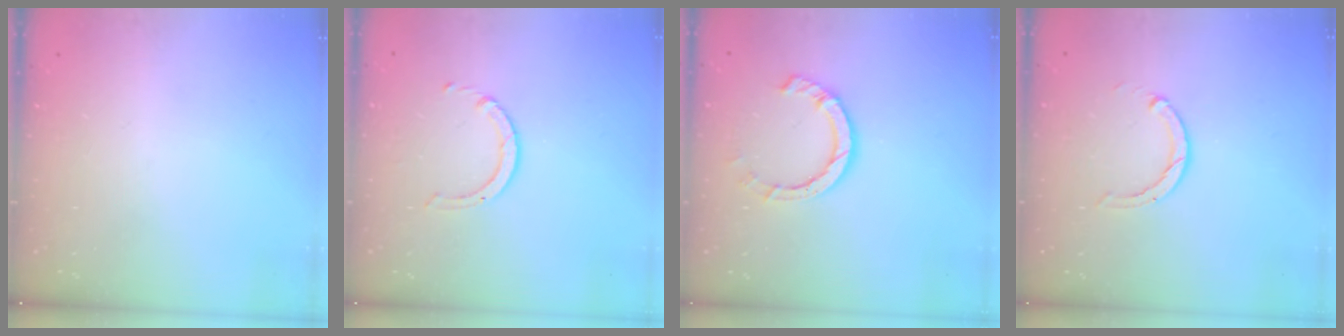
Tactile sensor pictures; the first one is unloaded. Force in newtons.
{"total": 2.5, "press": 2.5, "slide": 0.2}
{"total": 7.1, "press": 7.0, "slide": 1.1}
{"total": 2.0, "press": 2.0, "slide": 0.3}